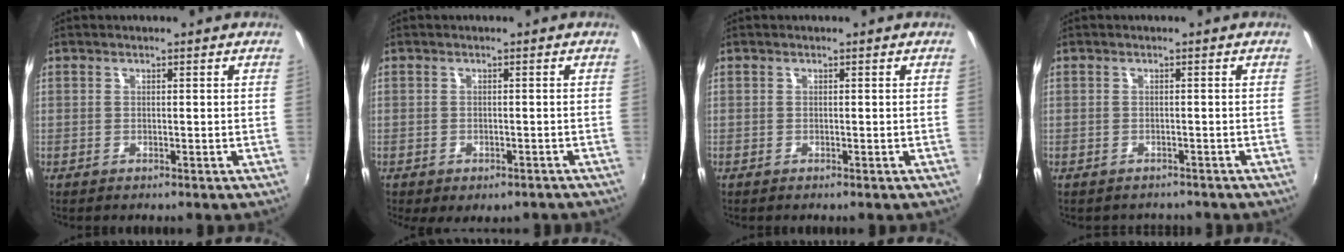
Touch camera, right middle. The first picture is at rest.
{"total": 3.6, "force": [-2.1, 2.5, 1.6], "torque": [-0.032, -0.014, -0.023]}
{"total": 0.0}
{"total": 1.9, "force": [-1.5, 1.1, 0.0], "torque": [-0.006, -0.002, -0.021]}